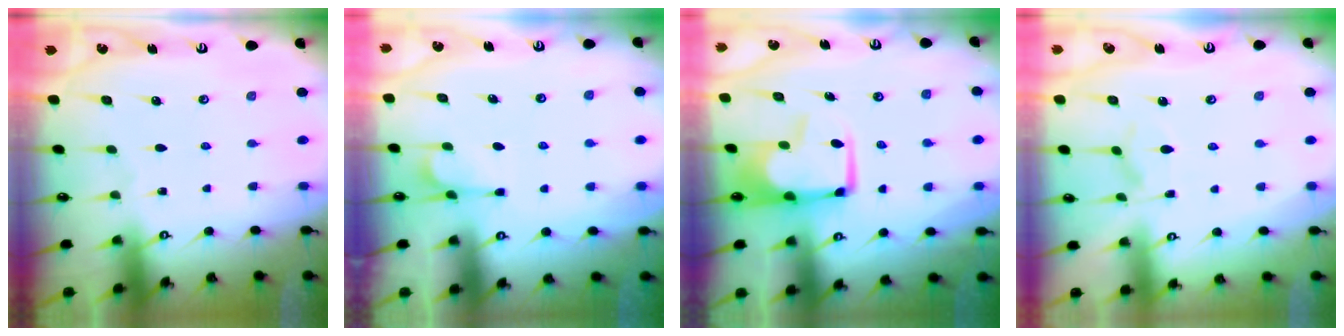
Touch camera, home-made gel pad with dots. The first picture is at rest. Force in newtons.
{"total": 1.9, "press": 1.4, "slide": 1.2}
{"total": 2.6, "press": 2.3, "slide": 1.2}
{"total": 6.1, "press": 6.0, "slide": 0.9}